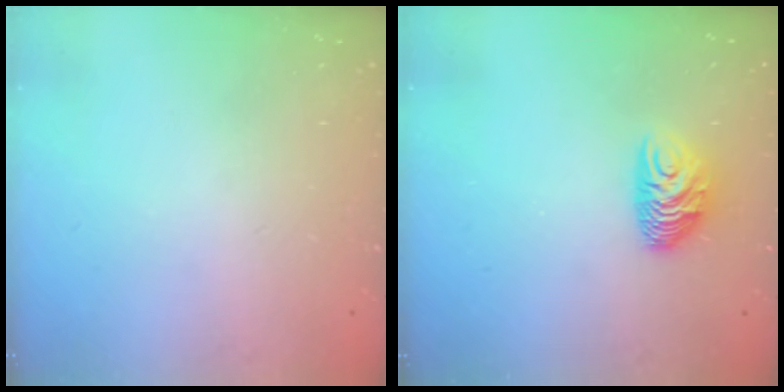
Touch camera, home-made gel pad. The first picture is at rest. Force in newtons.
{"total": 8.2, "press": 8.2, "slide": 0.8}